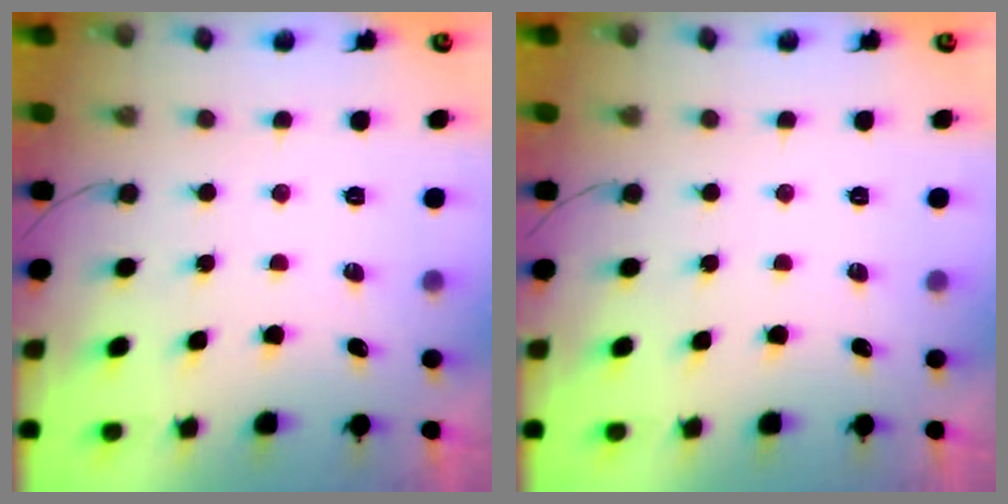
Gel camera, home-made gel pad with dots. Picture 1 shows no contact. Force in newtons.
{"total": 0.0}